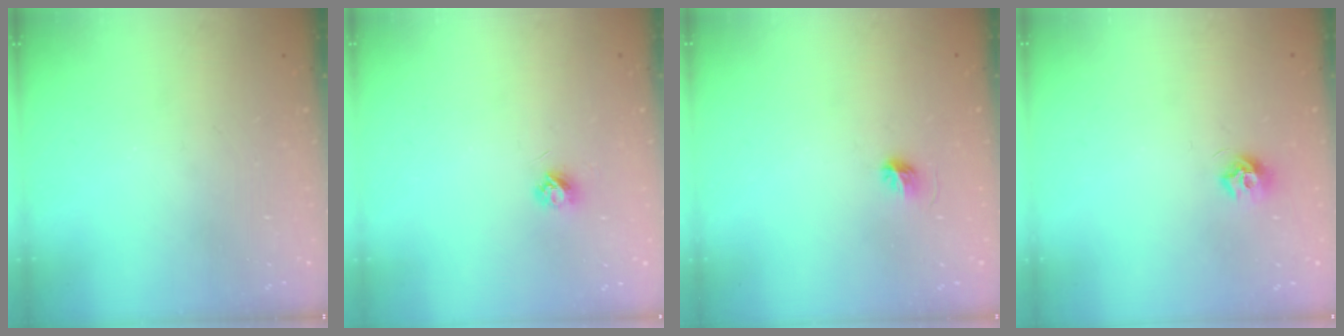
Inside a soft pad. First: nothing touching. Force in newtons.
{"total": 3.7, "press": 3.7, "slide": 0.4}
{"total": 4.5, "press": 4.3, "slide": 1.4}
{"total": 6.7, "press": 6.6, "slide": 0.6}